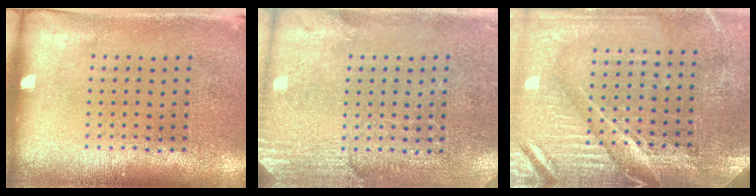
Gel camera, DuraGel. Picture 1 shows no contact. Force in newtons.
{"total": 2.7, "press": 2.5, "slide": 1.1}
{"total": 4.0, "press": 3.7, "slide": 1.5}